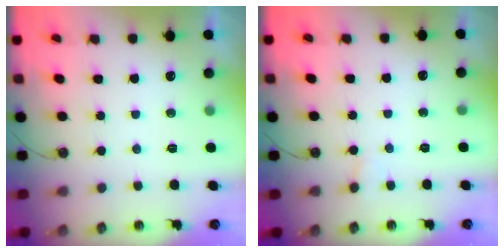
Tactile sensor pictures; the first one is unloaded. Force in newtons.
{"total": 3.5, "press": 3.5, "slide": 0.3}